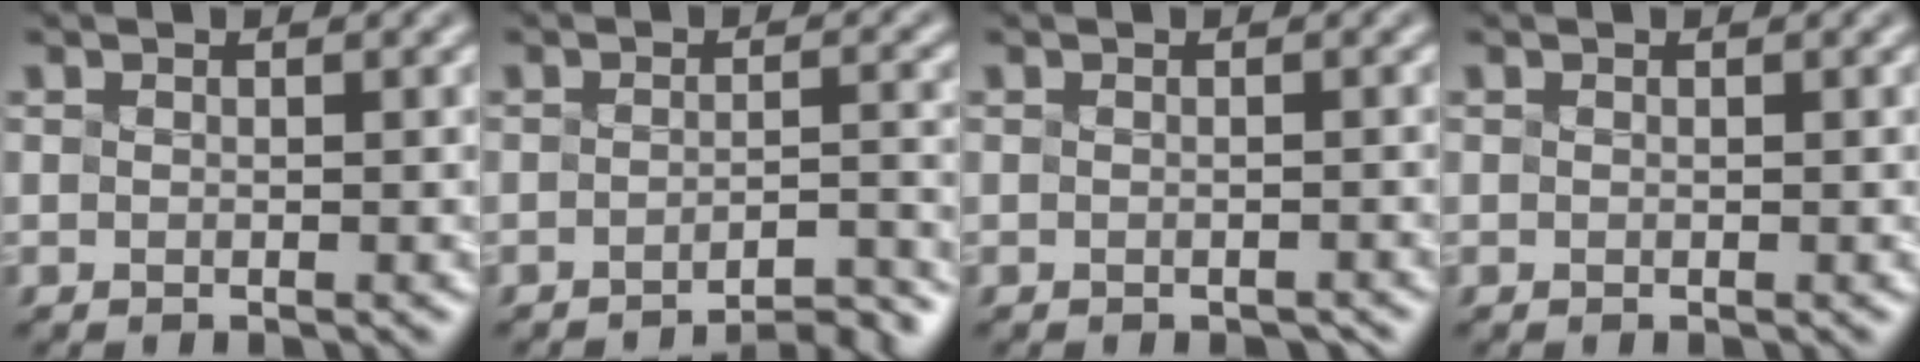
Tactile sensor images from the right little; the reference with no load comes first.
{"total": 4.5, "force": [-3.9, 0.8, 2.2], "torque": [-0.015, 0.014, -0.054]}
{"total": 0.7, "force": [-0.6, 0.1, 0.3], "torque": [-0.005, -0.001, -0.007]}
{"total": 0.0}